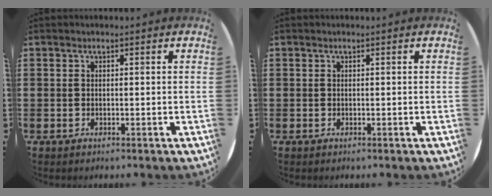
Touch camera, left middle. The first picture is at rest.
{"total": 0.0}